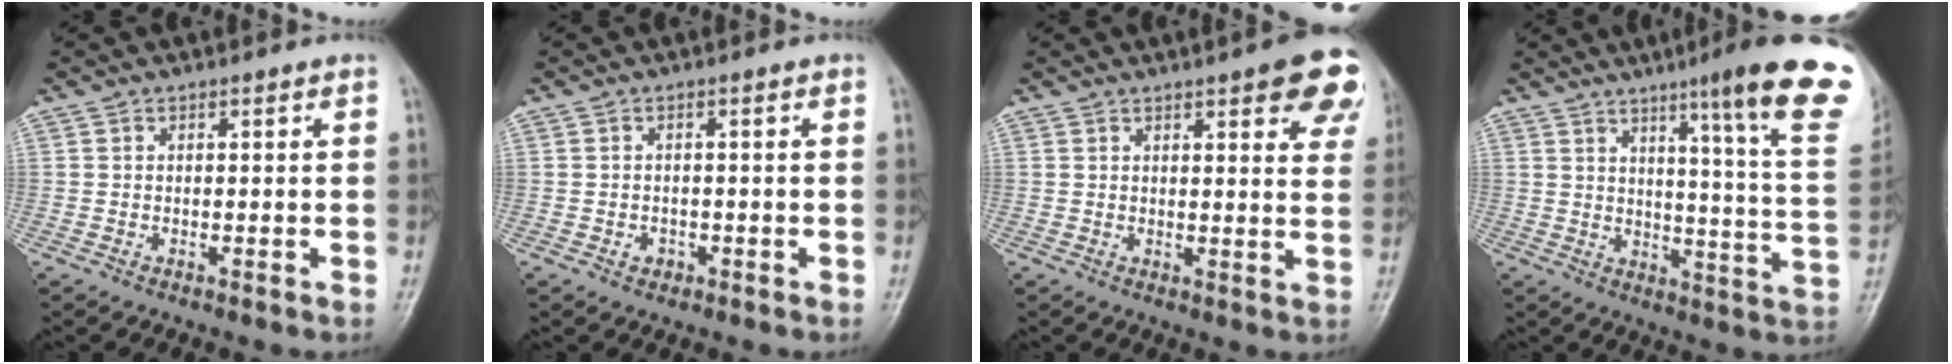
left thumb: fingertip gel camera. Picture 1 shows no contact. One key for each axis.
{"total": 1.5, "fx": -0.7, "fy": 1.2, "fz": 0.5, "tx": -0.002, "ty": 0.007, "tz": -0.008}
{"total": 11.3, "fx": 6.0, "fy": 3.3, "fz": 8.9, "tx": -0.073, "ty": -0.019, "tz": 0.066}
{"total": 21.4, "fx": 12.6, "fy": 1.4, "fz": 17.2, "tx": -0.209, "ty": -0.065, "tz": 0.155}